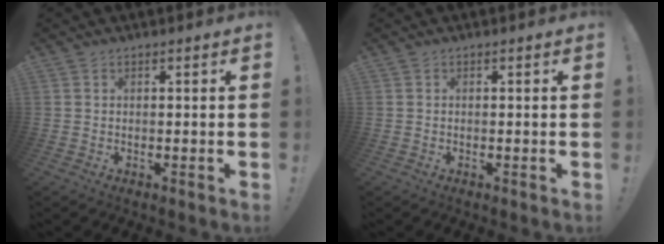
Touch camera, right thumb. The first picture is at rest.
{"total": 0.0}